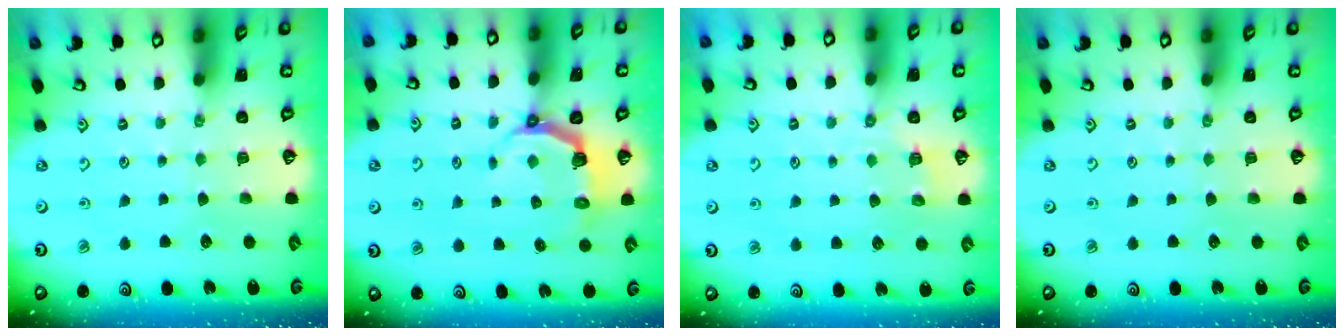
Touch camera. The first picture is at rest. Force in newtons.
{"total": 4.9, "press": 3.5, "slide": 3.4}
{"total": 3.1, "press": 2.4, "slide": 2.0}
{"total": 0.0}